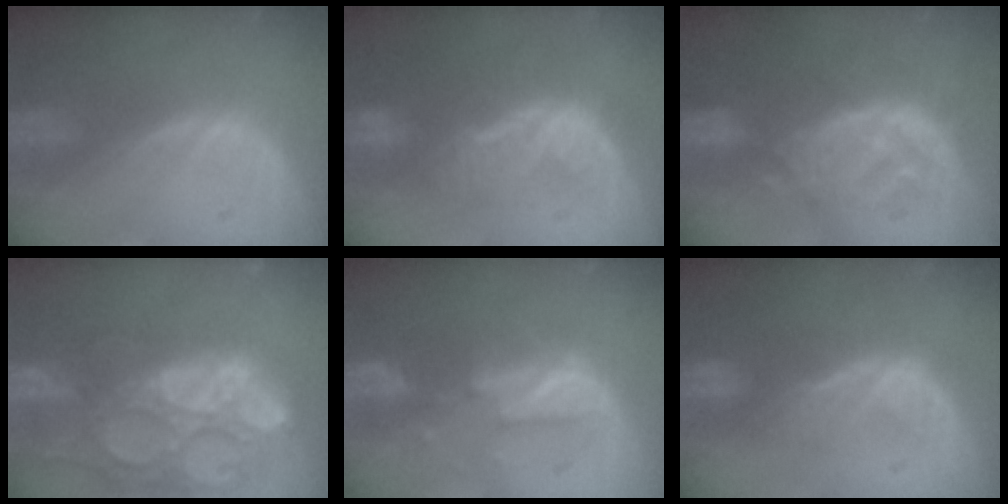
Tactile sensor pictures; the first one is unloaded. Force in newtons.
{"total": 8.3, "press": 7.9, "slide": 2.3}
{"total": 9.2, "press": 8.8, "slide": 2.6}
{"total": 15.8, "press": 13.1, "slide": 9.0}
{"total": 5.7, "press": 5.7, "slide": 0.6}
{"total": 5.2, "press": 5.0, "slide": 1.3}